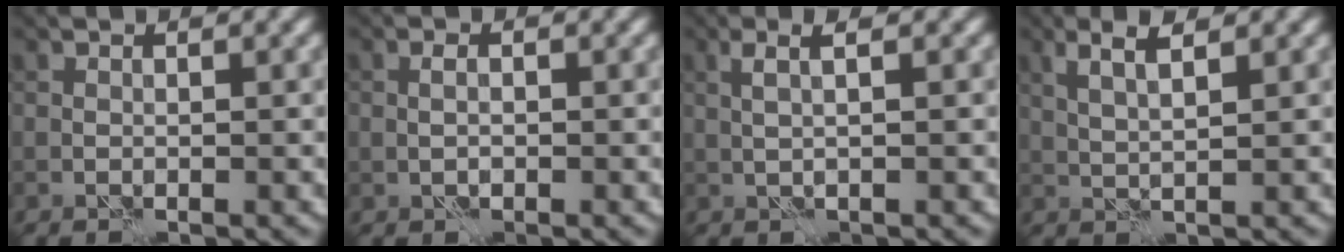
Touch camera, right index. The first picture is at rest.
{"total": 1.2, "force": [-0.1, 0.6, 1.0], "torque": [-0.019, 0.001, -0.003]}
{"total": 2.2, "force": [0.7, 0.3, 2.0], "torque": [-0.033, -0.001, 0.010]}
{"total": 2.9, "force": [1.4, 0.4, 2.5], "torque": [-0.049, 0.001, 0.027]}